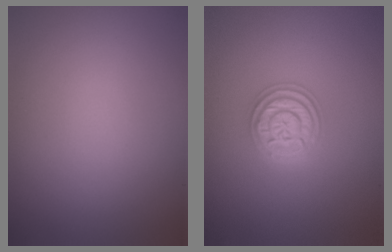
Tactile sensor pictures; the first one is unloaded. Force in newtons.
{"total": 3.5, "press": 3.4, "slide": 0.6}